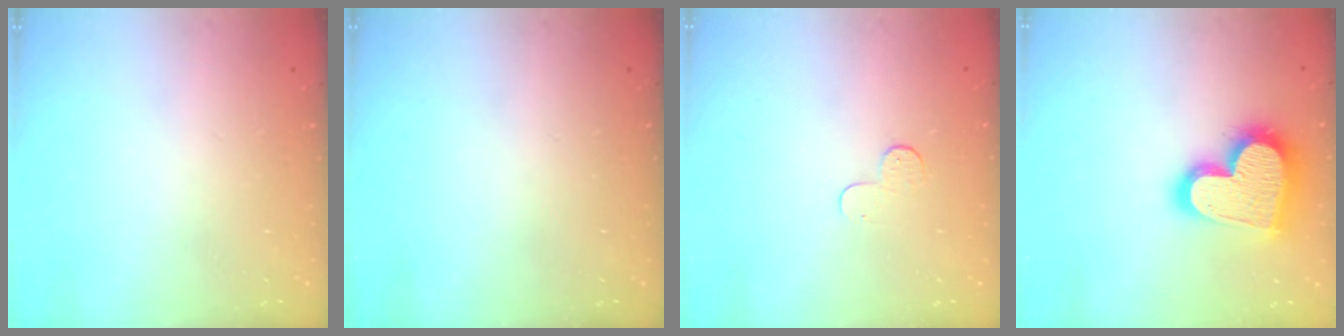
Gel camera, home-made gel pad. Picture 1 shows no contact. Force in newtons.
{"total": 0.0}
{"total": 5.0, "press": 4.9, "slide": 0.5}
{"total": 21.5, "press": 21.4, "slide": 1.5}